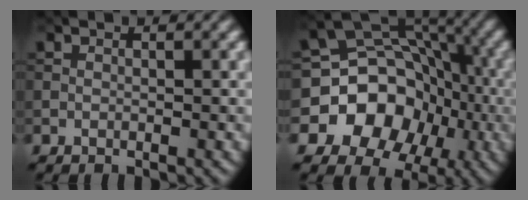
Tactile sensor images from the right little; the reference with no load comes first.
{"total": 10.8, "force": [-3.5, 9.3, 4.4], "torque": [-0.069, 0.010, -0.090]}